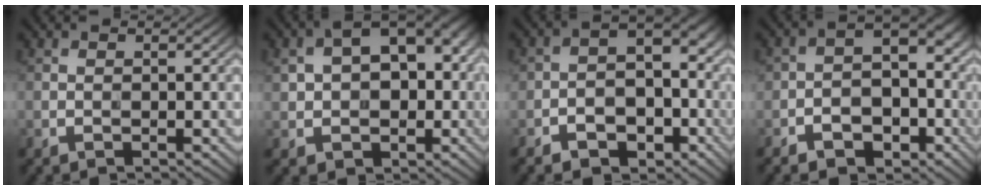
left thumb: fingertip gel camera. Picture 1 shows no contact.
{"total": 11.5, "force": [1.0, 8.1, 8.0], "torque": [-0.133, -0.001, 0.025]}
{"total": 8.3, "force": [-4.2, 5.7, 4.3], "torque": [-0.060, -0.016, -0.071]}
{"total": 7.9, "force": [-3.9, 5.6, 4.1], "torque": [-0.058, -0.014, -0.065]}